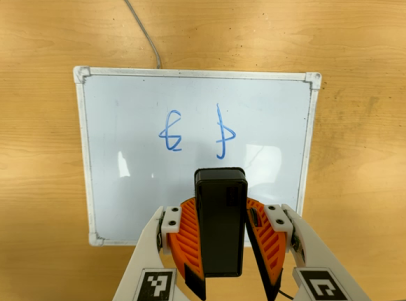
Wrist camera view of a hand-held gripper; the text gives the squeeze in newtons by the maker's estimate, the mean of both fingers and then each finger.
{"total": 7.3, "left": 7.2, "right": 7.4}